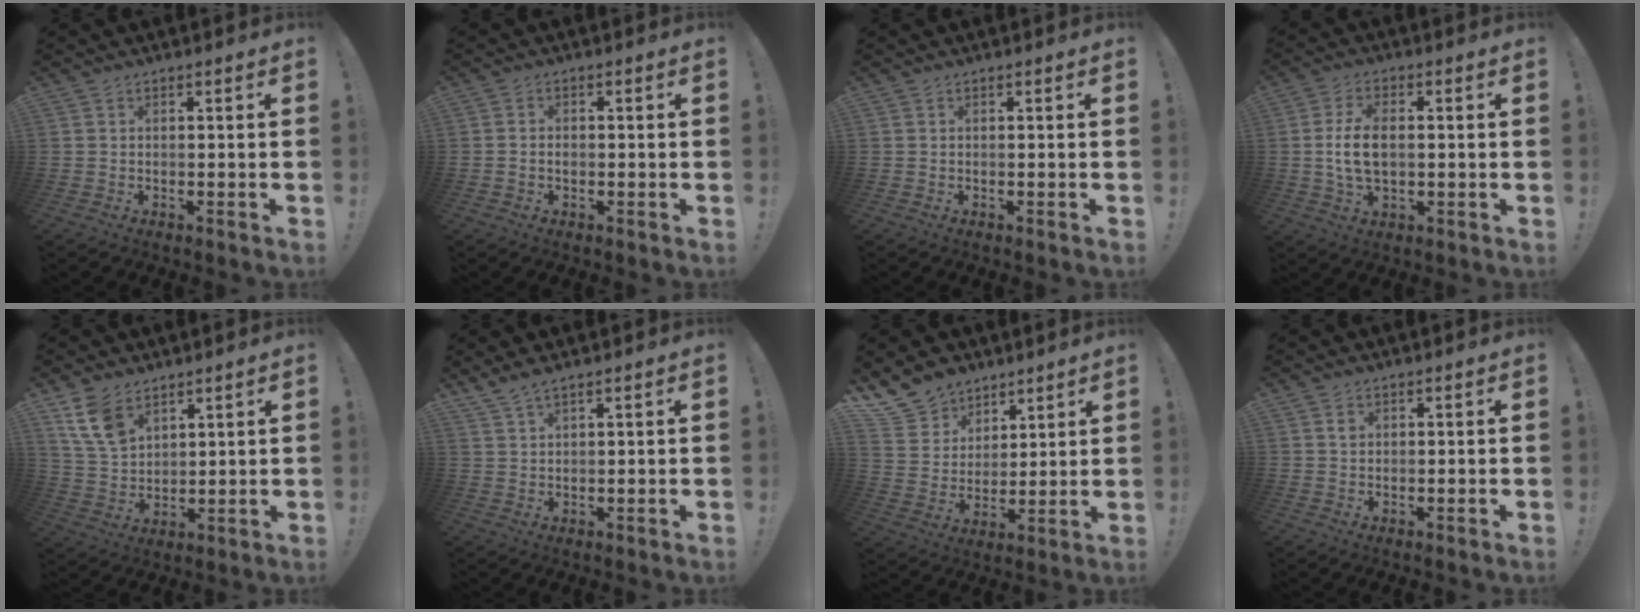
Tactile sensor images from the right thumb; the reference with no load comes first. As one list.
[{"total": 1.3, "force": [-0.7, 0.9, 0.6], "torque": [-0.002, 0.000, -0.014]}, {"total": 0.0}, {"total": 9.5, "force": [0.2, 5.7, 7.6], "torque": [-0.143, 0.000, 0.005]}, {"total": 10.5, "force": [6.5, 6.1, 5.5], "torque": [-0.106, -0.025, 0.131]}, {"total": 3.3, "force": [2.7, 0.1, 1.9], "torque": [-0.045, -0.011, 0.051]}, {"total": 11.3, "force": [8.0, 7.7, 1.8], "torque": [-0.047, -0.060, 0.163]}, {"total": 1.1, "force": [0.4, 0.8, 0.5], "torque": [-0.001, -0.002, 0.004]}]